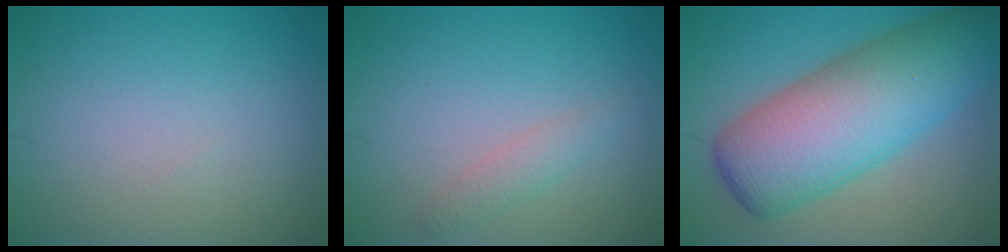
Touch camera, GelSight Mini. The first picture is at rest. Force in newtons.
{"total": 1.6, "press": 1.6, "slide": 0.1}
{"total": 11.7, "press": 11.7, "slide": 0.1}